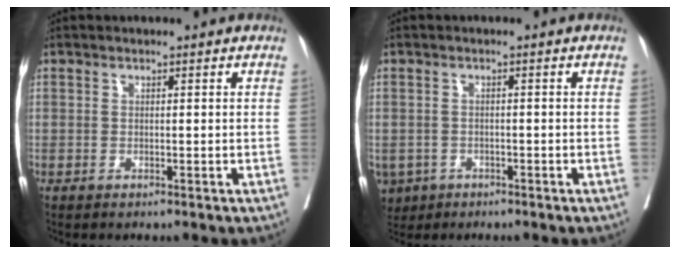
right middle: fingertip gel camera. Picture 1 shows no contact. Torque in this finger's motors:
{"motor_torque": [0.39, -0.32, 1.05, 0.21]}